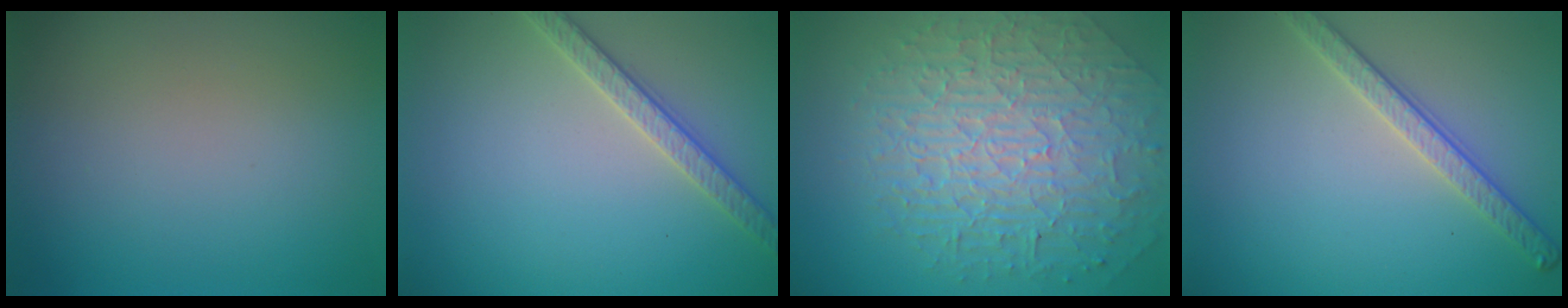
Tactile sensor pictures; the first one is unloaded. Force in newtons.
{"total": 2.6, "press": 2.5, "slide": 0.5}
{"total": 9.7, "press": 6.3, "slide": 7.4}
{"total": 2.8, "press": 2.7, "slide": 0.7}